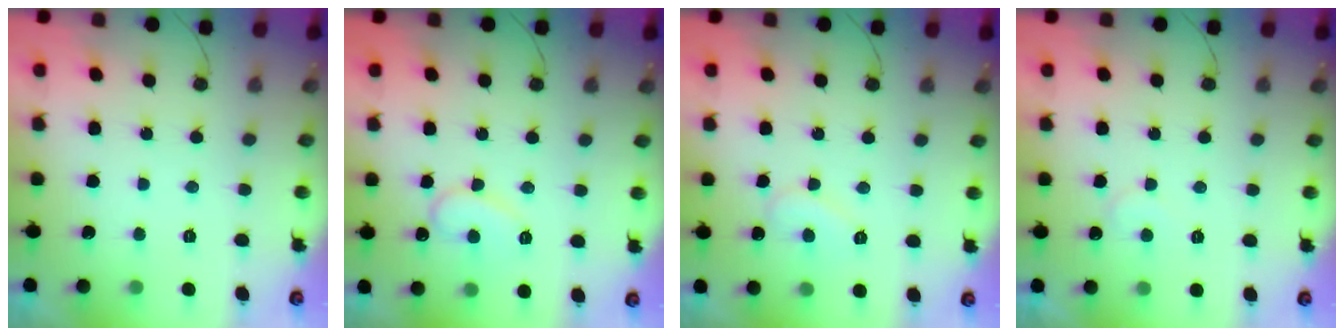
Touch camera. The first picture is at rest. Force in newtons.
{"total": 10.6, "press": 10.5, "slide": 0.9}
{"total": 7.4, "press": 7.3, "slide": 0.6}
{"total": 6.4, "press": 6.3, "slide": 0.5}